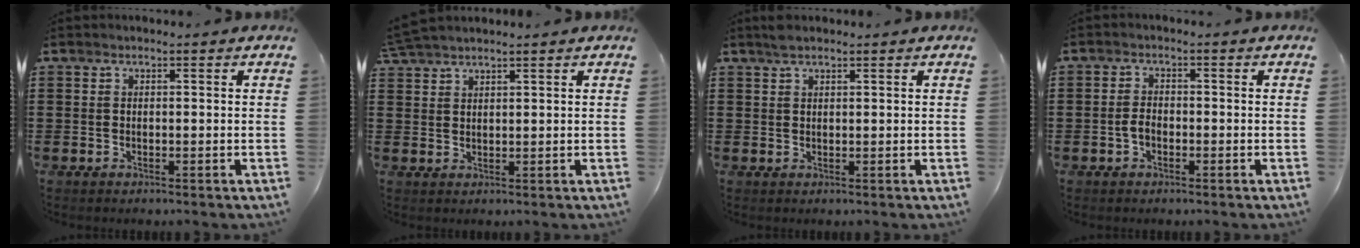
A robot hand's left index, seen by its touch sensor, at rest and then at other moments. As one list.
[{"total": 2.9, "force": [2.7, 0.1, 0.8], "torque": [-0.023, 0.002, 0.054]}, {"total": 1.7, "force": [1.4, 0.3, 0.9], "torque": [-0.020, 0.001, 0.025]}, {"total": 2.4, "force": [-0.8, 1.2, 1.9], "torque": [-0.052, -0.002, -0.020]}]